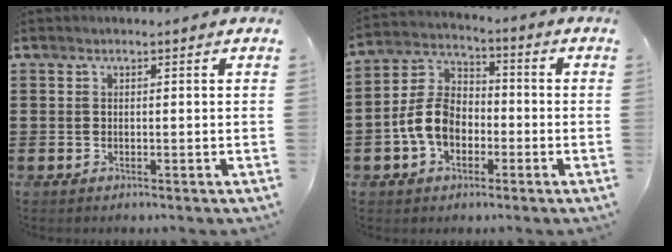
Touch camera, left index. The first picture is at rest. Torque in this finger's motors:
{"motor_torque": [1.47, 0.67, 0.47, 0.12]}